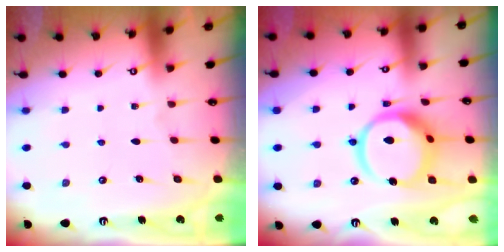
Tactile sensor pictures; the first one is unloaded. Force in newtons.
{"total": 14.0, "press": 13.9, "slide": 1.6}